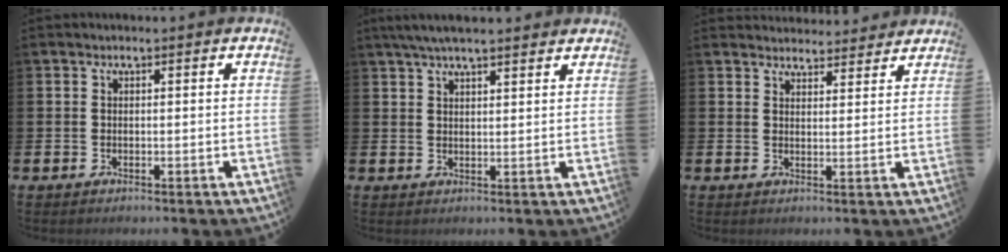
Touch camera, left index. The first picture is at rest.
{"total": 4.8, "force": [4.2, 0.7, 2.1], "torque": [-0.048, -0.006, 0.077]}
{"total": 3.6, "force": [3.6, 0.7, -0.2], "torque": [0.006, -0.021, 0.064]}